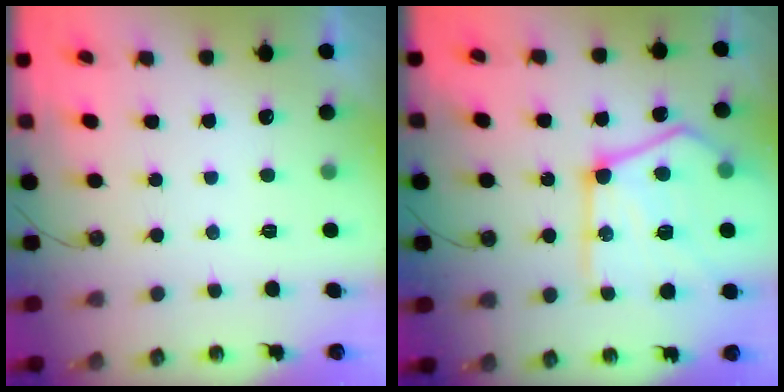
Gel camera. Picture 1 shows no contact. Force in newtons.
{"total": 26.6, "press": 26.4, "slide": 3.2}